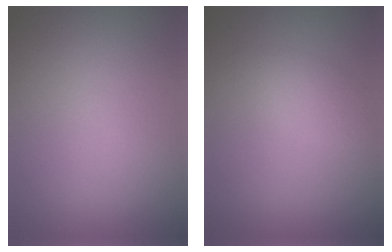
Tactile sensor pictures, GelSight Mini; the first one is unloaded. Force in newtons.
{"total": 2.2, "press": 2.2, "slide": 0.1}